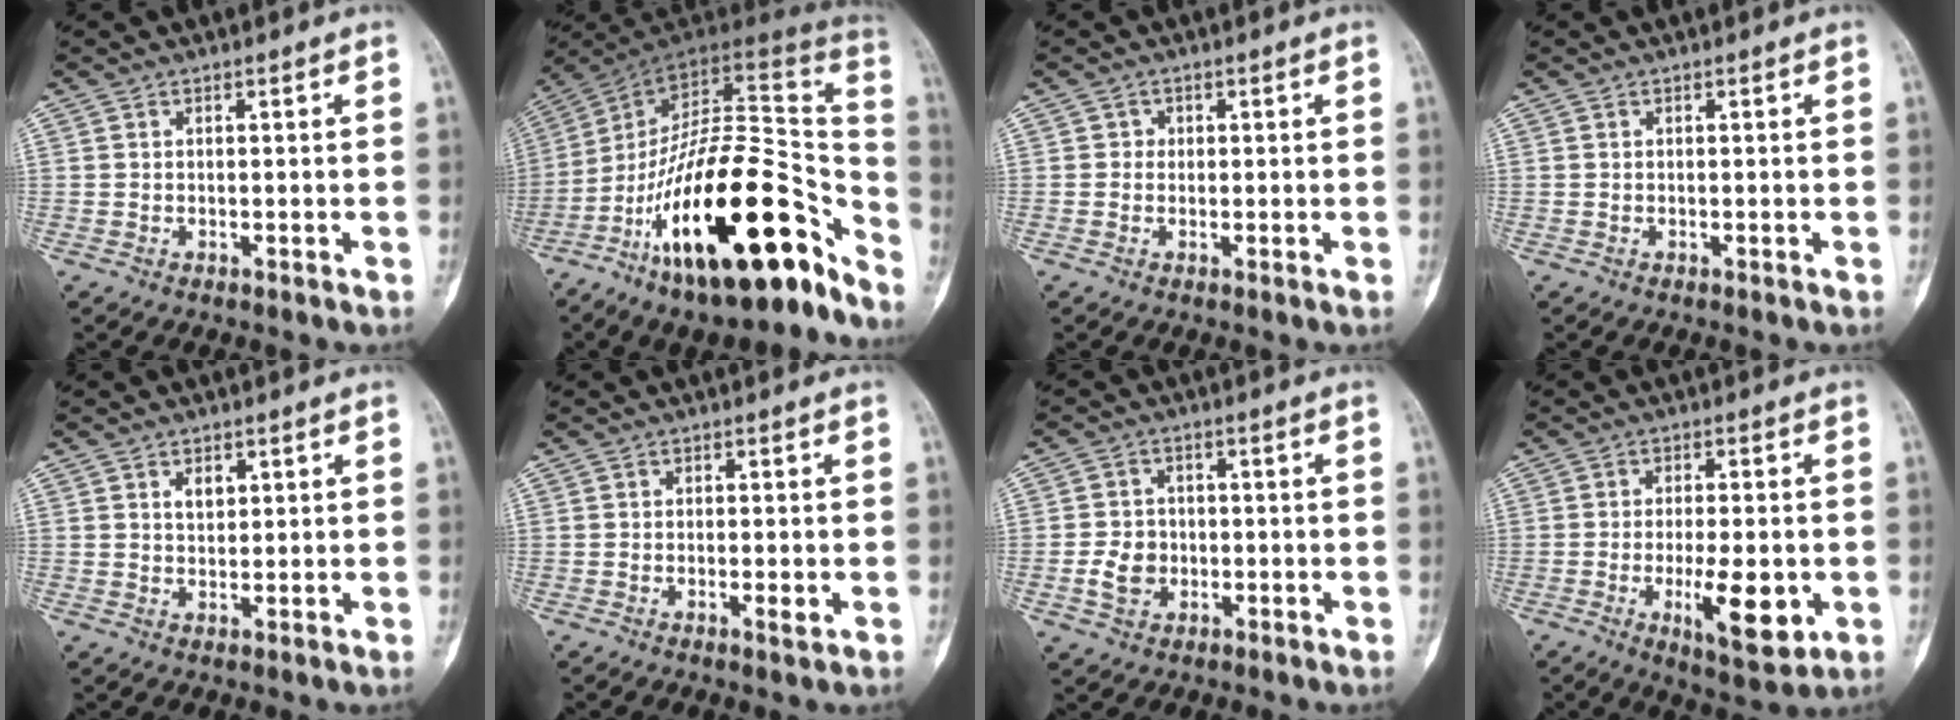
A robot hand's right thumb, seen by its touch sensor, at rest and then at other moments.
{"total": 29.0, "force": [-16.4, 10.7, 21.4], "torque": [-0.257, 0.100, -0.262]}
{"total": 1.1, "force": [0.1, 1.0, 0.2], "torque": [0.004, 0.003, -0.001]}
{"total": 0.0}
{"total": 2.7, "force": [1.2, 1.7, 1.6], "torque": [-0.016, -0.007, 0.022]}
{"total": 2.0, "force": [-0.5, 0.5, 1.9], "torque": [-0.036, -0.005, -0.009]}
{"total": 5.4, "force": [-1.2, 4.6, 2.7], "torque": [-0.035, 0.008, -0.021]}
{"total": 11.0, "force": [-2.7, 3.9, 9.9], "torque": [-0.148, -0.013, -0.035]}